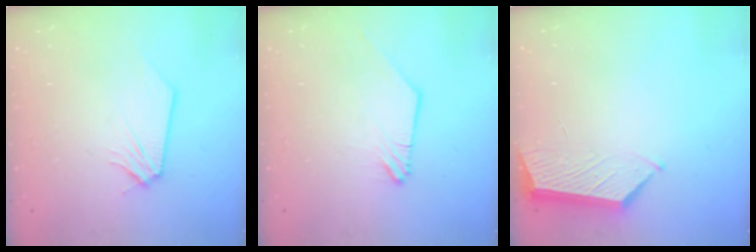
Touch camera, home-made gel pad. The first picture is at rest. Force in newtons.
{"total": 0.0}
{"total": 5.5, "press": 5.5, "slide": 0.4}